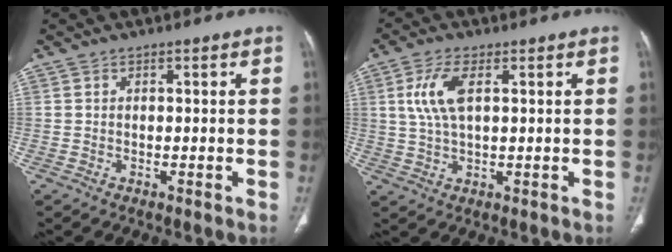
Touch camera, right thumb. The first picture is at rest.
{"total": 7.0, "force": [1.9, 3.0, 6.0], "torque": [-0.140, 0.000, 0.042]}